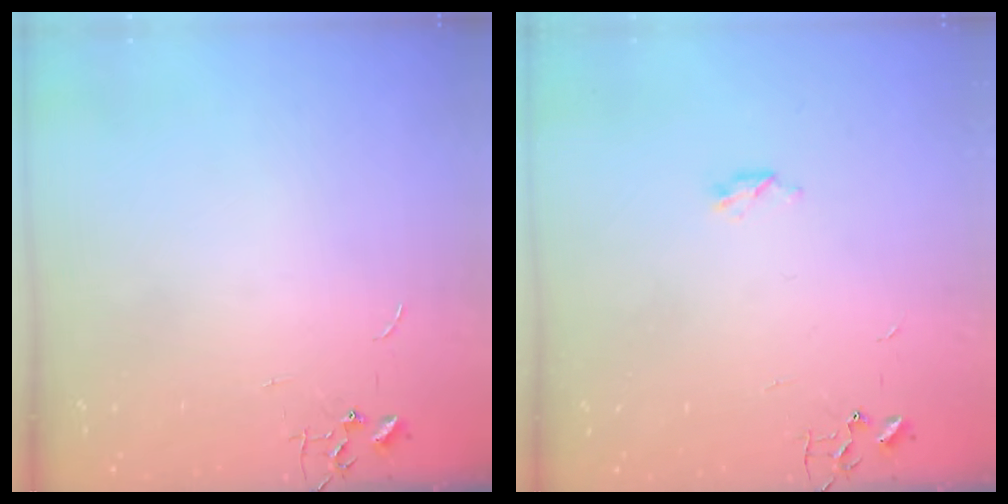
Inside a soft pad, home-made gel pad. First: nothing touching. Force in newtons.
{"total": 3.2, "press": 3.2, "slide": 0.5}